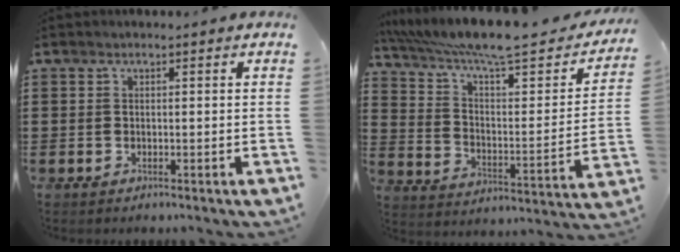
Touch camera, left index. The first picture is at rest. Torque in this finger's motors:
{"motor_torque": [1.08, -1.06, 1.05, 0.16]}